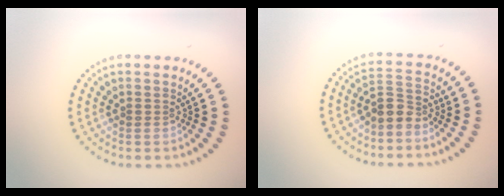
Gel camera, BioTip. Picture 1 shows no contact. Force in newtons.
{"total": 2.5, "press": 2.0, "slide": 1.4}